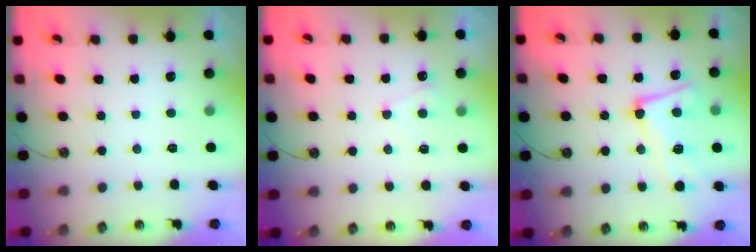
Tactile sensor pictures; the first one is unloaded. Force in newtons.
{"total": 2.5, "press": 2.4, "slide": 0.4}
{"total": 7.8, "press": 7.6, "slide": 1.4}